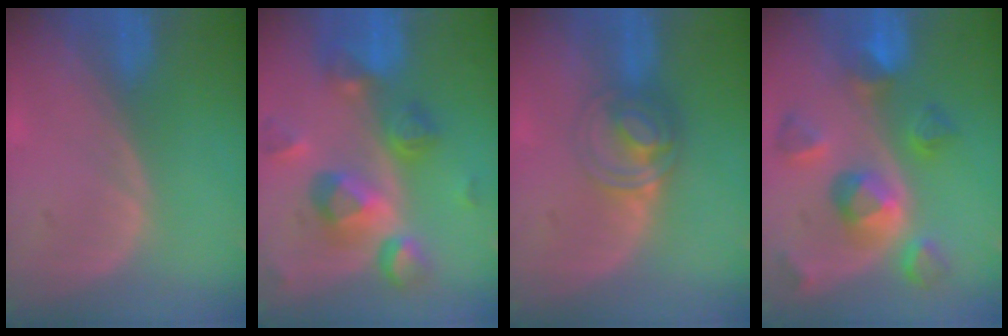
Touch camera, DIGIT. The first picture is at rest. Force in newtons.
{"total": 10.4, "press": 9.3, "slide": 4.8}
{"total": 6.2, "press": 5.3, "slide": 3.2}
{"total": 10.0, "press": 8.9, "slide": 4.6}